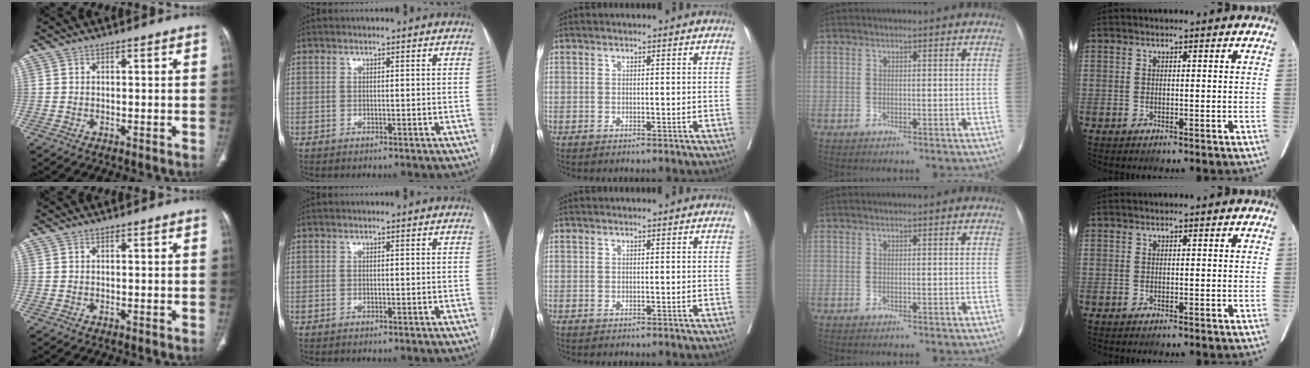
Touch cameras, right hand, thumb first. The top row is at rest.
{}